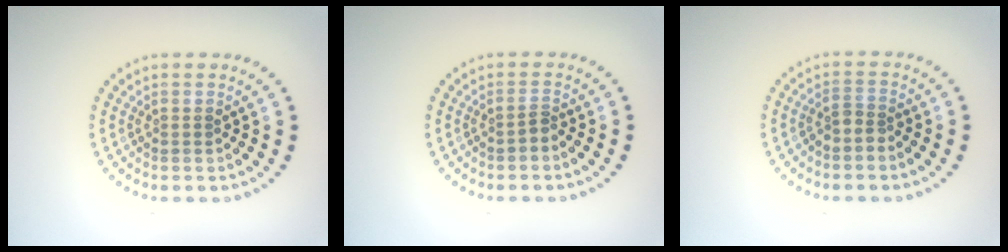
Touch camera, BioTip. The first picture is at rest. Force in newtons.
{"total": 0.7, "press": 0.4, "slide": 0.5}
{"total": 1.6, "press": 1.3, "slide": 1.0}